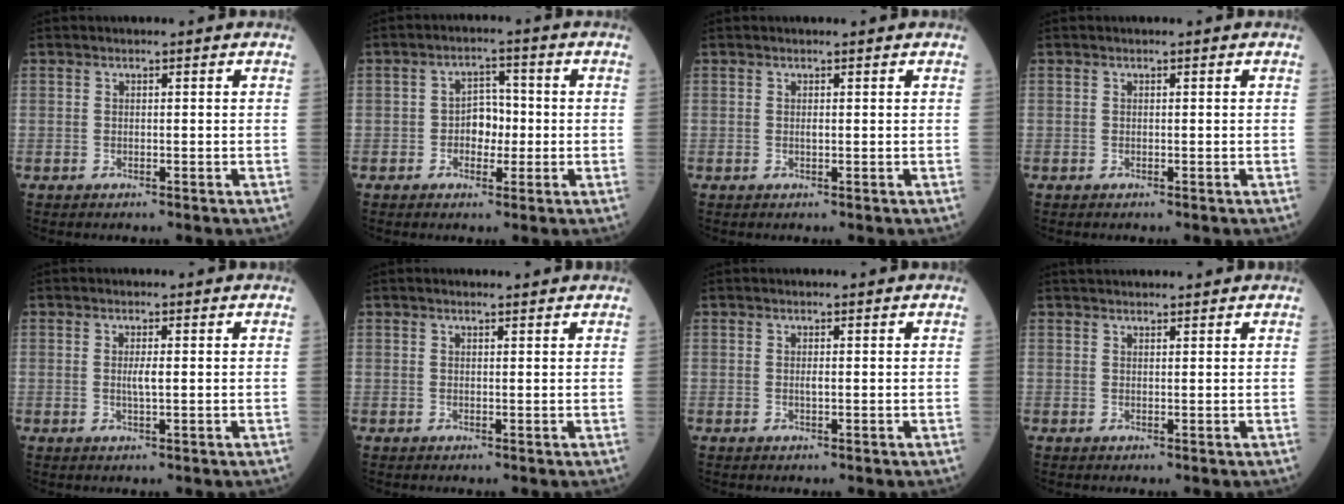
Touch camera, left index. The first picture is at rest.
{"total": 4.1, "force": [-0.6, 2.8, 3.0], "torque": [-0.046, 0.013, -0.014]}
{"total": 0.6, "force": [0.3, 0.1, 0.5], "torque": [-0.014, 0.003, 0.004]}
{"total": 0.0}
{"total": 1.7, "force": [0.2, 0.1, 1.6], "torque": [-0.035, 0.000, 0.003]}
{"total": 2.5, "force": [2.4, 0.2, 0.6], "torque": [-0.011, 0.011, 0.028]}
{"total": 0.7, "force": [0.2, 0.1, 0.6], "torque": [-0.017, 0.002, 0.003]}
{"total": 6.0, "force": [5.6, 0.8, 2.0], "torque": [-0.023, 0.036, 0.077]}